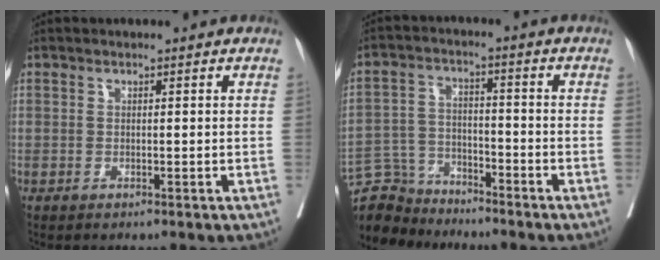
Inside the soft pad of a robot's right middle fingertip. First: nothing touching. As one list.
[{"total": 7.8, "force": [-7.3, 2.3, -1.0], "torque": [0.013, 0.016, -0.142]}]